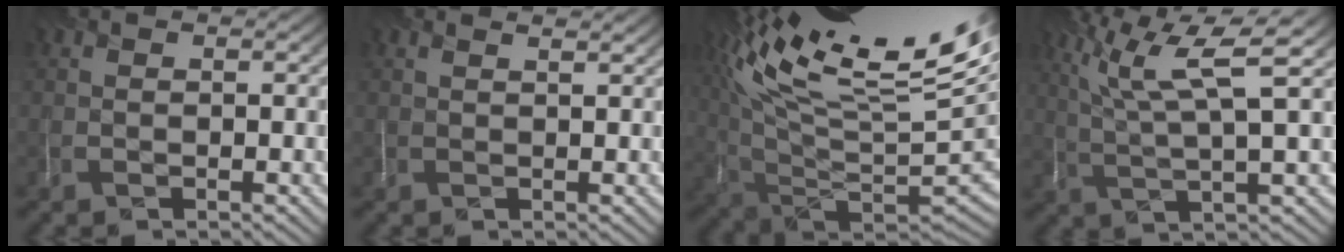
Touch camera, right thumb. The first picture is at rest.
{"total": 1.5, "force": [1.2, 0.4, 0.9], "torque": [-0.013, 0.004, 0.010]}
{"total": 18.9, "force": [11.2, 5.9, 14.0], "torque": [-0.238, 0.023, 0.195]}
{"total": 10.5, "force": [4.9, 2.3, 8.9], "torque": [-0.170, 0.019, 0.091]}